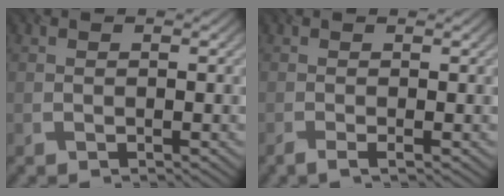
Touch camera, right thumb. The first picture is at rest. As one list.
[{"total": 1.5, "force": [-0.6, 0.2, 1.4], "torque": [-0.025, -0.003, -0.017]}]